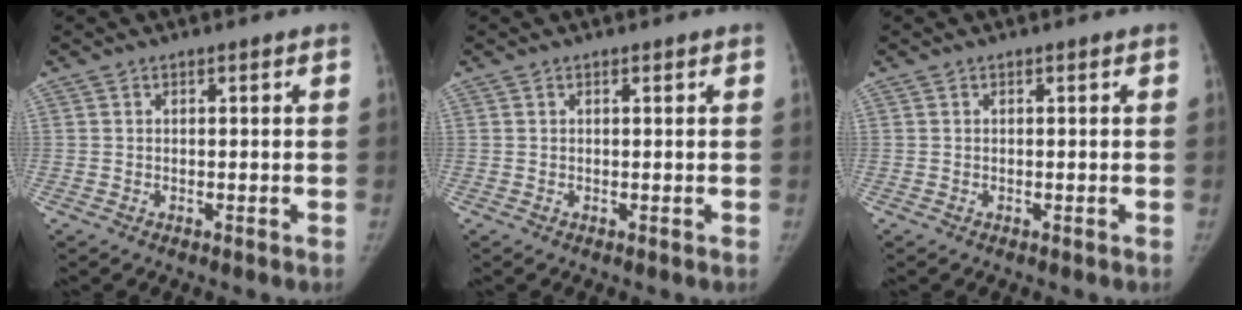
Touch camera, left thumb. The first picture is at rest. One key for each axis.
{"total": 0.0}
{"total": 0.0}